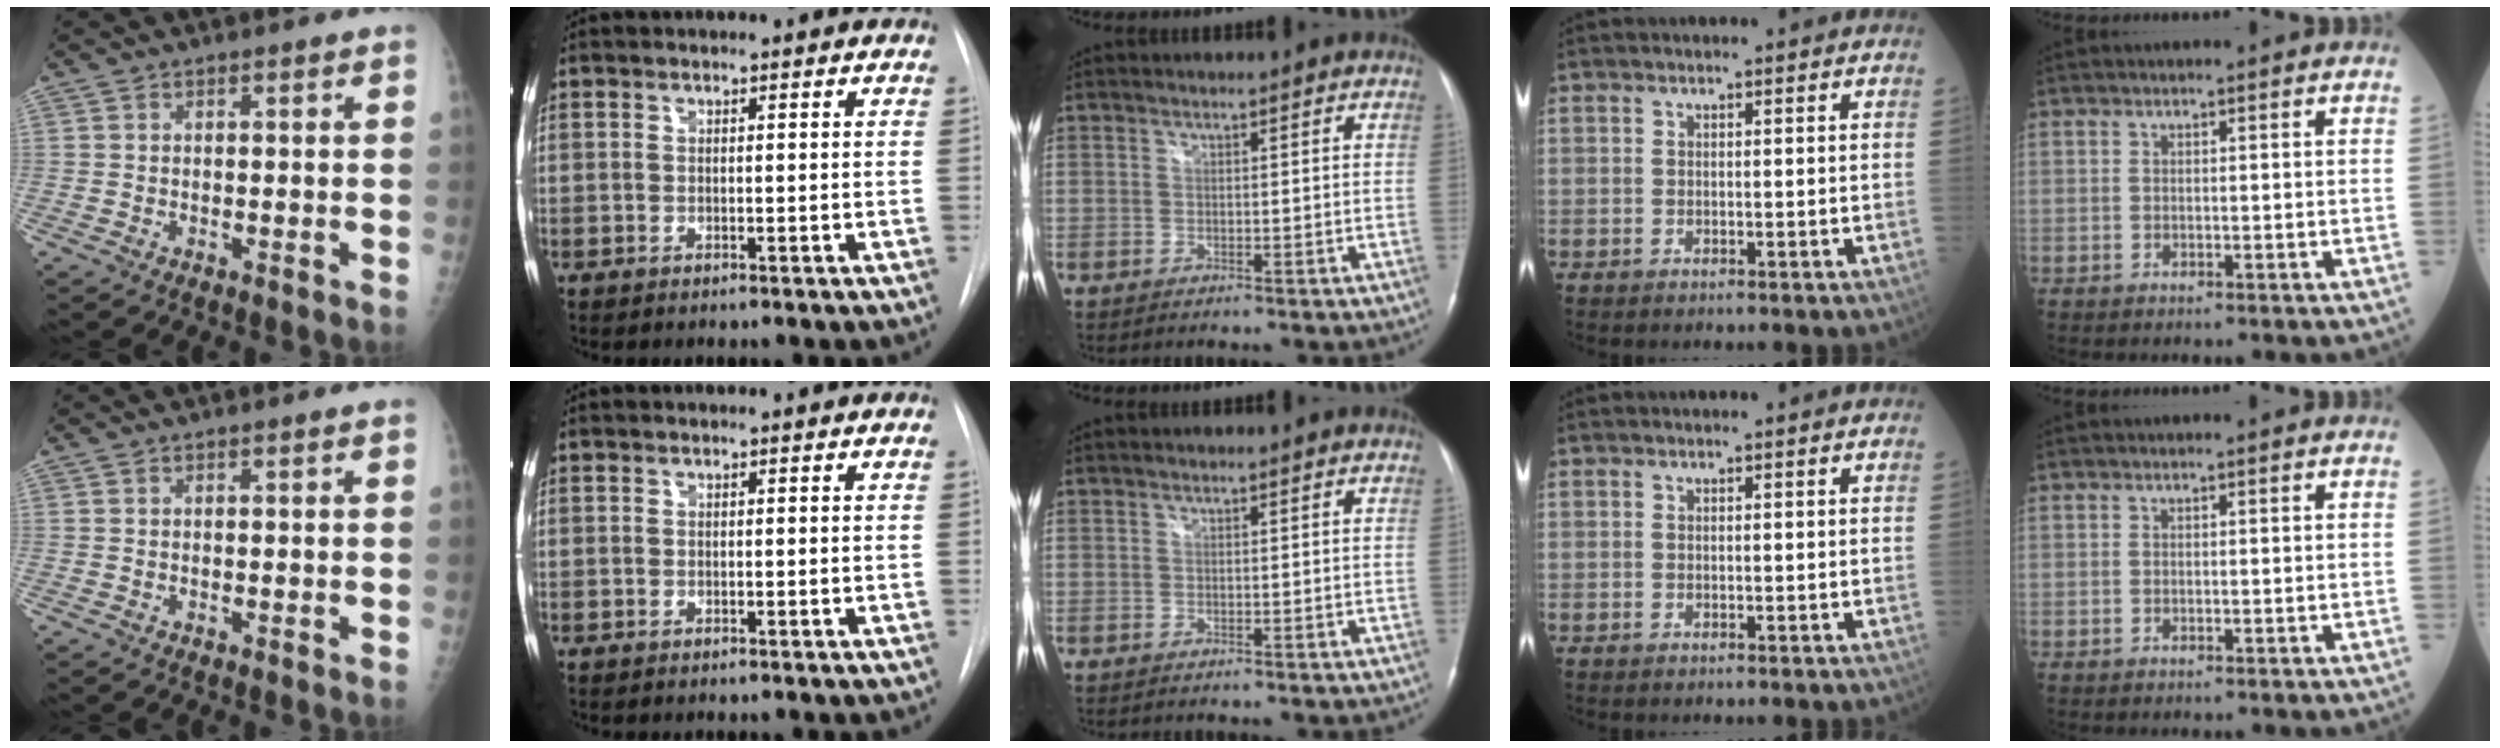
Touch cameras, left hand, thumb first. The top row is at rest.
{}